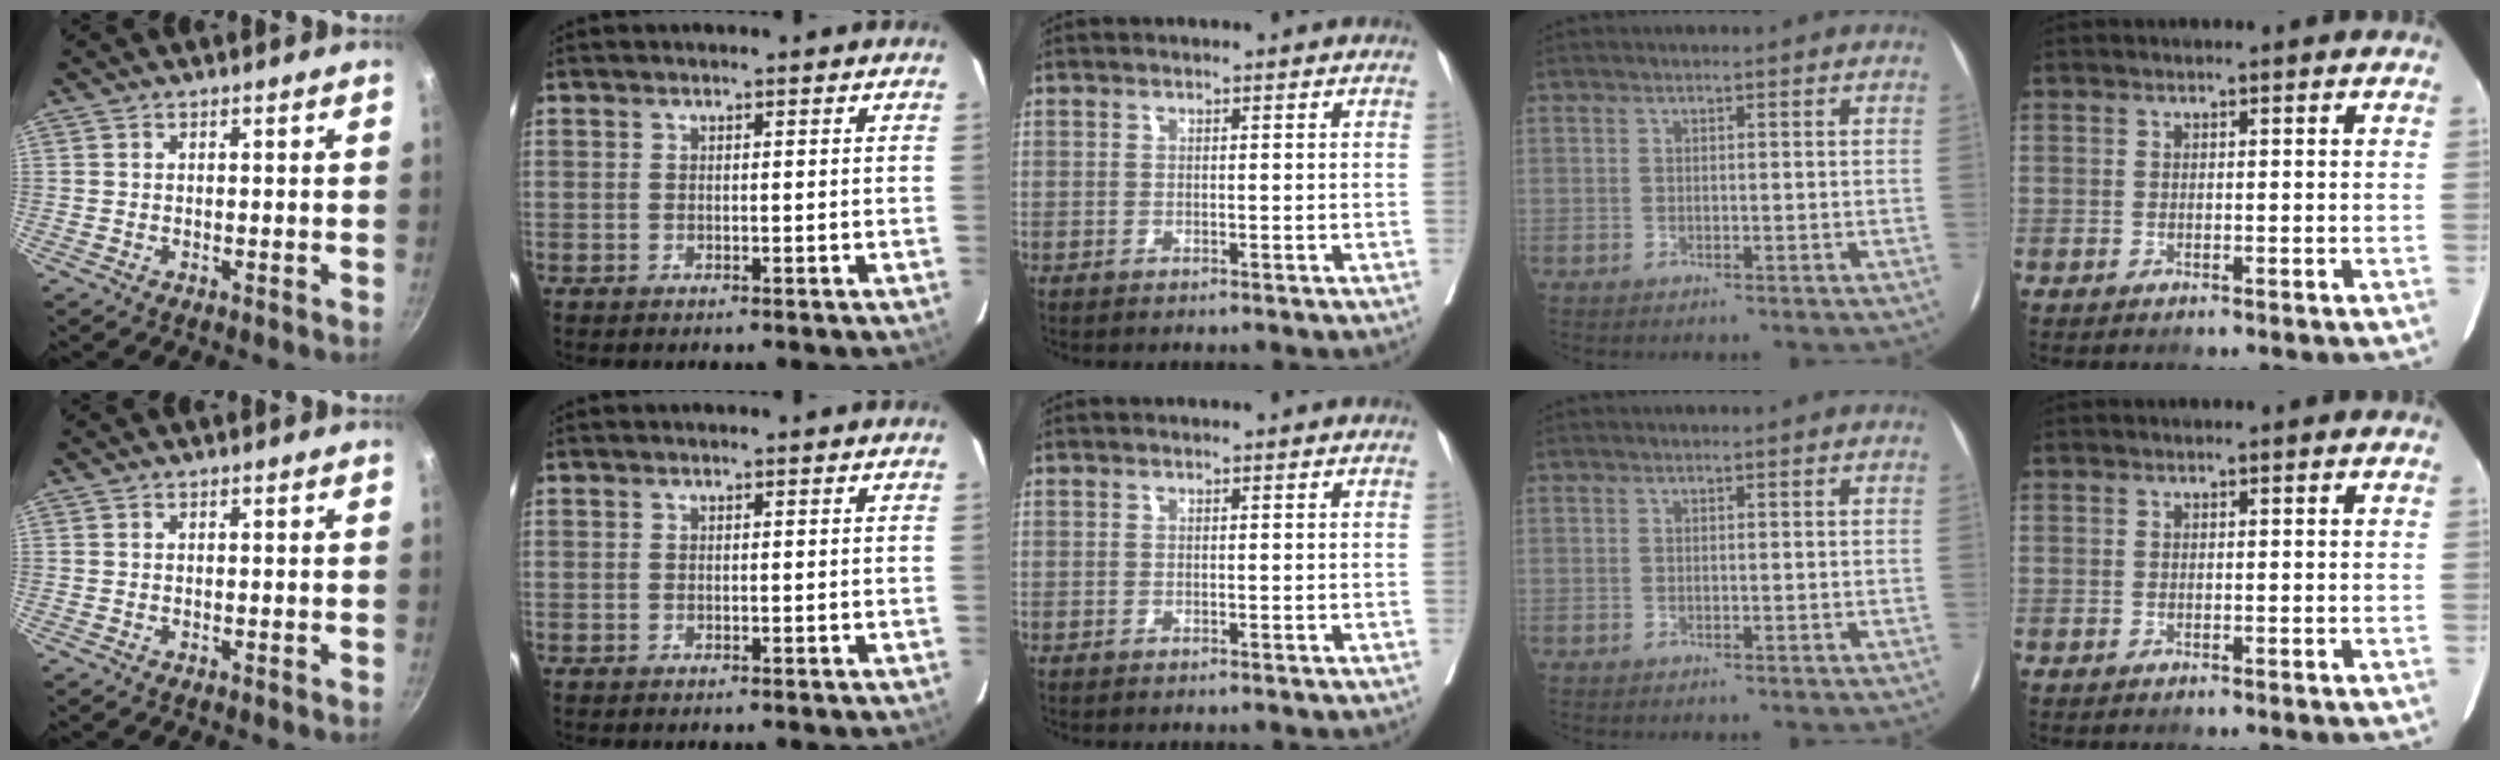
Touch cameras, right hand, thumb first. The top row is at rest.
{}